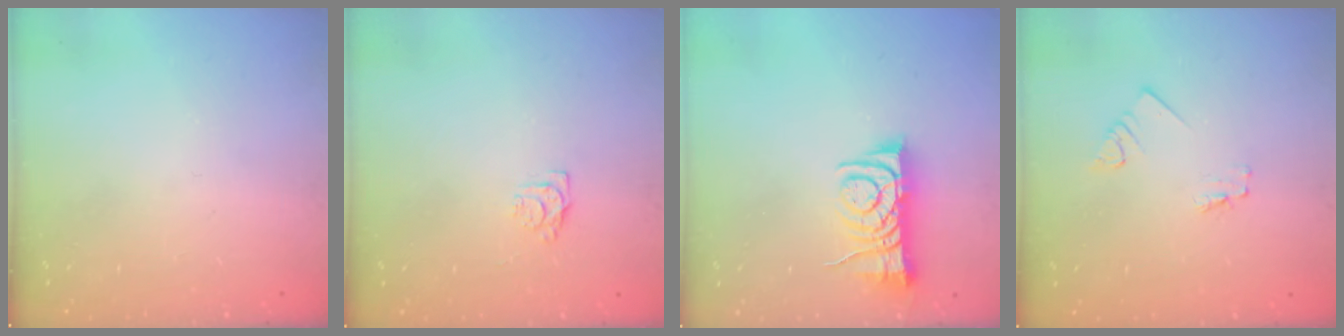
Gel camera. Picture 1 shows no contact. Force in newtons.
{"total": 4.7, "press": 4.6, "slide": 0.7}
{"total": 7.6, "press": 7.5, "slide": 1.0}
{"total": 1.2, "press": 1.2, "slide": 0.1}